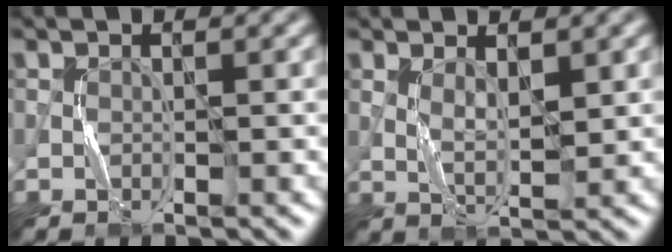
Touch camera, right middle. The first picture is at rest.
{"total": 2.3, "force": [1.0, 0.7, 2.0], "torque": [-0.041, -0.007, 0.022]}